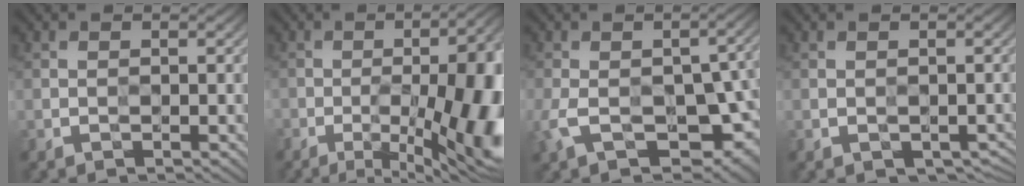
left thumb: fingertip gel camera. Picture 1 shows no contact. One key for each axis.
{"total": 17.7, "fx": -4.4, "fy": 6.1, "fz": 16.0, "tx": -0.194, "ty": -0.010, "tz": -0.058}
{"total": 13.0, "fx": -4.0, "fy": 7.4, "fz": 10.0, "tx": -0.173, "ty": -0.036, "tz": -0.054}
{"total": 2.3, "fx": -1.0, "fy": 1.4, "fz": 1.5, "tx": -0.020, "ty": -0.010, "tz": -0.006}